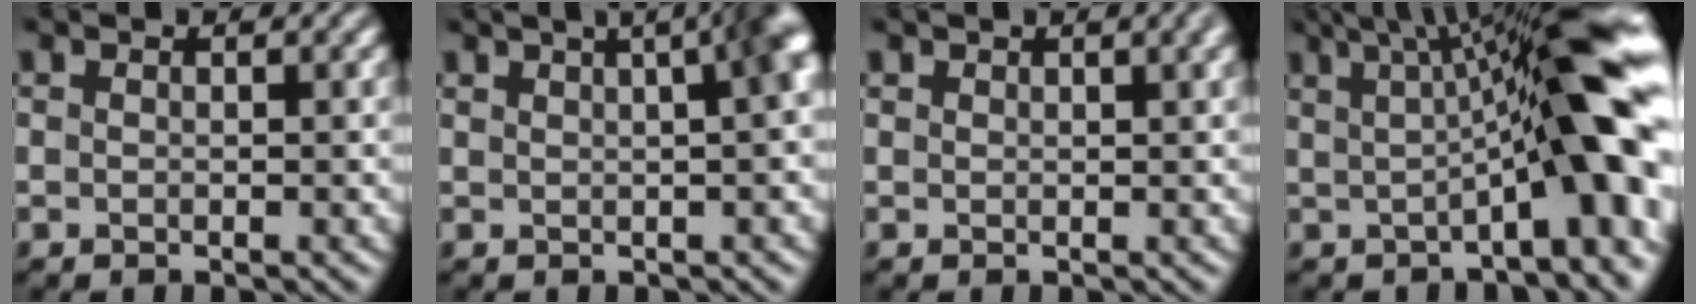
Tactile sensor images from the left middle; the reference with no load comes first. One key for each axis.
{"total": 11.8, "fx": 2.7, "fy": 6.5, "fz": 9.5, "tx": -0.046, "ty": 0.057, "tz": 0.014}
{"total": 1.7, "fx": 1.1, "fy": 0.8, "fz": 1.1, "tx": -0.001, "ty": 0.011, "tz": 0.018}
{"total": 11.8, "fx": 1.3, "fy": 2.4, "fz": 11.4, "tx": -0.142, "ty": 0.026, "tz": 0.020}